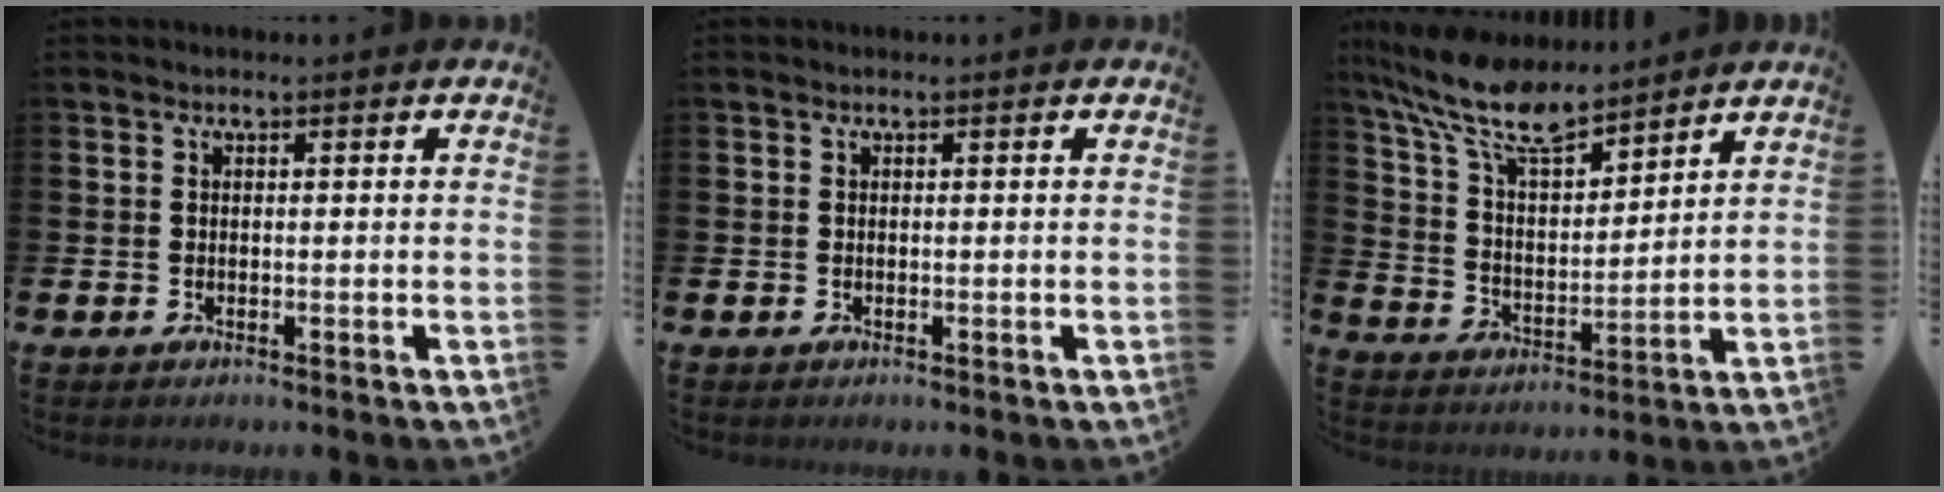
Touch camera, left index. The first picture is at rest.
{"total": 0.0}
{"total": 10.4, "force": [8.9, 2.9, 4.5], "torque": [-0.123, -0.043, 0.159]}